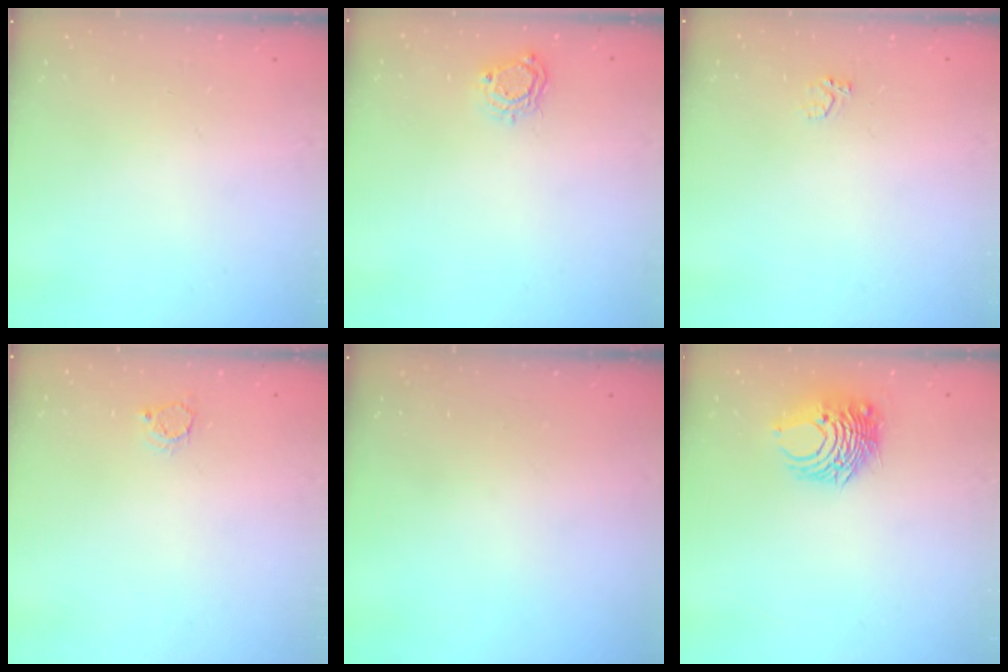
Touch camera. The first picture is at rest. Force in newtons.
{"total": 5.5, "press": 5.5, "slide": 0.5}
{"total": 2.4, "press": 2.3, "slide": 0.5}
{"total": 3.0, "press": 3.0, "slide": 0.4}
{"total": 0.0}
{"total": 8.2, "press": 8.2, "slide": 0.7}